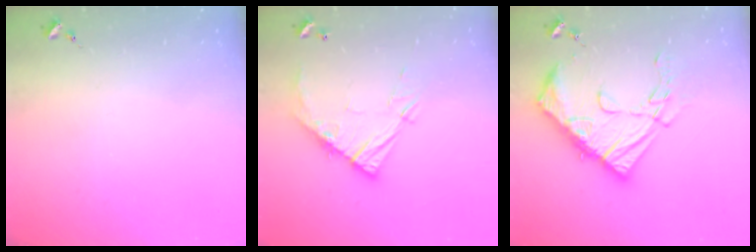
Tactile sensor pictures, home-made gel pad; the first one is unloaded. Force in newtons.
{"total": 12.4, "press": 12.3, "slide": 1.2}
{"total": 18.8, "press": 18.7, "slide": 1.2}